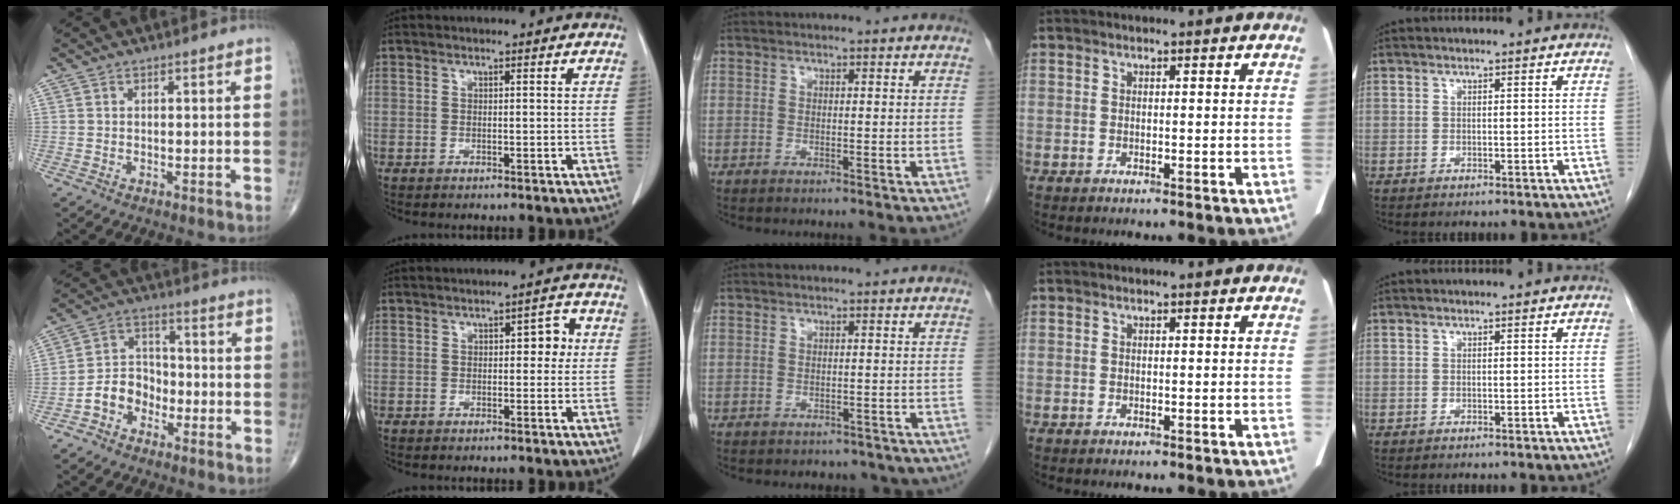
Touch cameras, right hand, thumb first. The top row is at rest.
{"thumb": {"total": 7.4, "force": [-3.4, 5.7, 3.3], "torque": [-0.037, 0.038, -0.071]}, "index": {"total": 3.3, "force": [0.4, 1.7, 2.8], "torque": [-0.031, 0.017, 0.003]}, "middle": {"total": 5.1, "force": [-4.3, 2.6, 0.9], "torque": [-0.008, 0.007, -0.041]}}